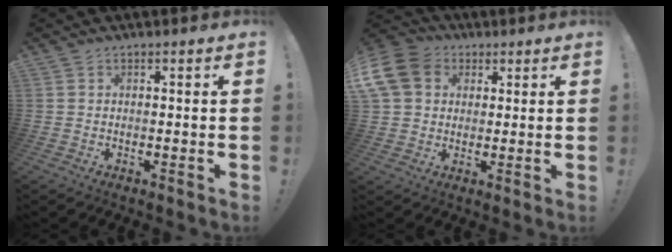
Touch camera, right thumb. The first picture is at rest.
{"total": 13.2, "force": [3.9, 10.7, 6.6], "torque": [-0.119, -0.010, 0.080]}